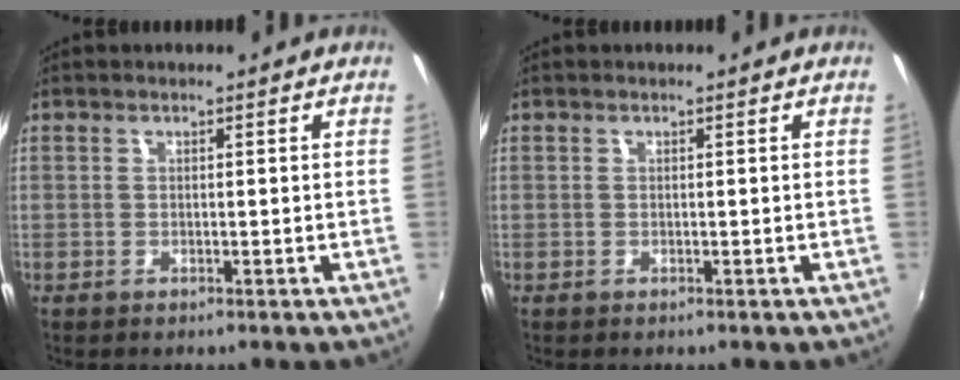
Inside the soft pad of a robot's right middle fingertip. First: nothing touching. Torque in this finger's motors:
{"motor_torque": [-0.02, 0.00, 0.00, 0.00]}